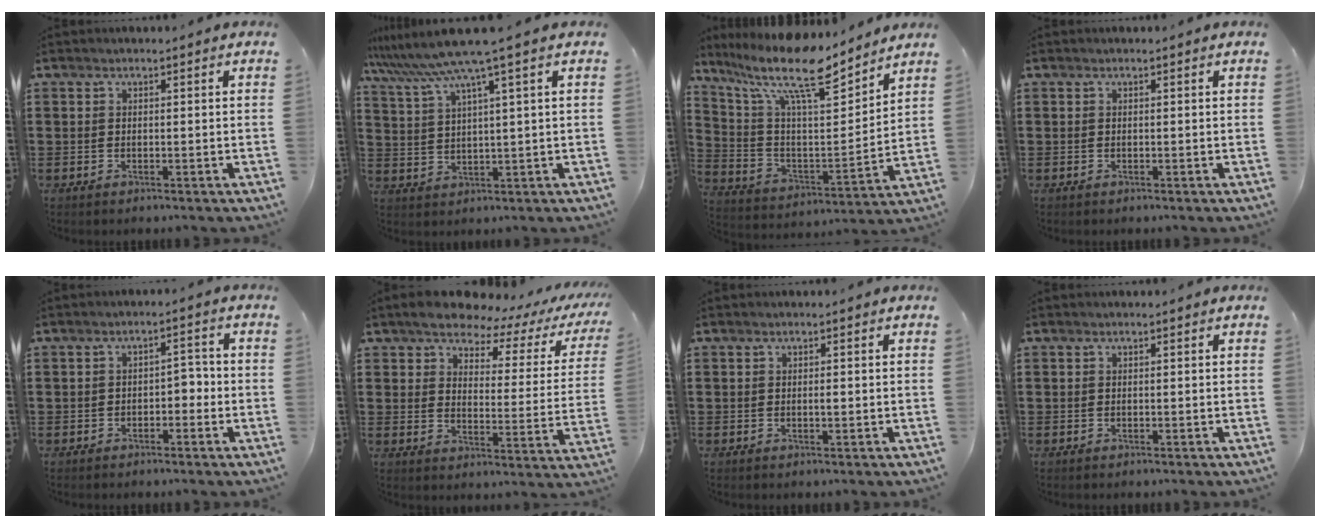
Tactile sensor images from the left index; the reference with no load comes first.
{"total": 7.5, "force": [5.0, -0.5, 5.5], "torque": [-0.130, -0.028, 0.083]}
{"total": 13.9, "force": [10.4, 3.2, 8.6], "torque": [-0.190, -0.061, 0.172]}
{"total": 0.0}
{"total": 3.2, "force": [-1.8, 1.8, 2.0], "torque": [-0.041, 0.007, -0.038]}
{"total": 6.0, "force": [5.4, 1.8, 1.9], "torque": [-0.062, -0.032, 0.090]}
{"total": 0.9, "force": [0.1, 0.2, 0.9], "torque": [-0.018, -0.001, 0.001]}
{"total": 0.0}